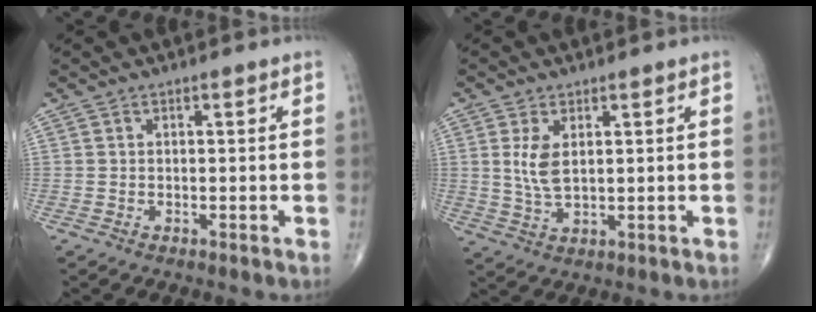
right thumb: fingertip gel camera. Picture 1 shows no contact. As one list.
[{"total": 5.6, "force": [1.4, 2.9, 4.6], "torque": [-0.089, -0.008, 0.036]}]